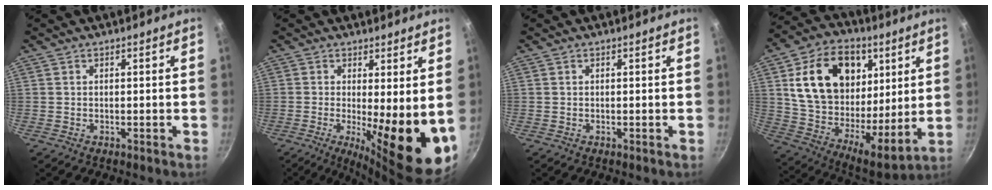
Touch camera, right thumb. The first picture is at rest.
{"total": 14.2, "force": [-1.3, 3.6, 13.6], "torque": [-0.171, -0.025, -0.014]}
{"total": 0.0}
{"total": 25.2, "force": [9.0, 17.0, 16.3], "torque": [-0.252, -0.031, 0.150]}